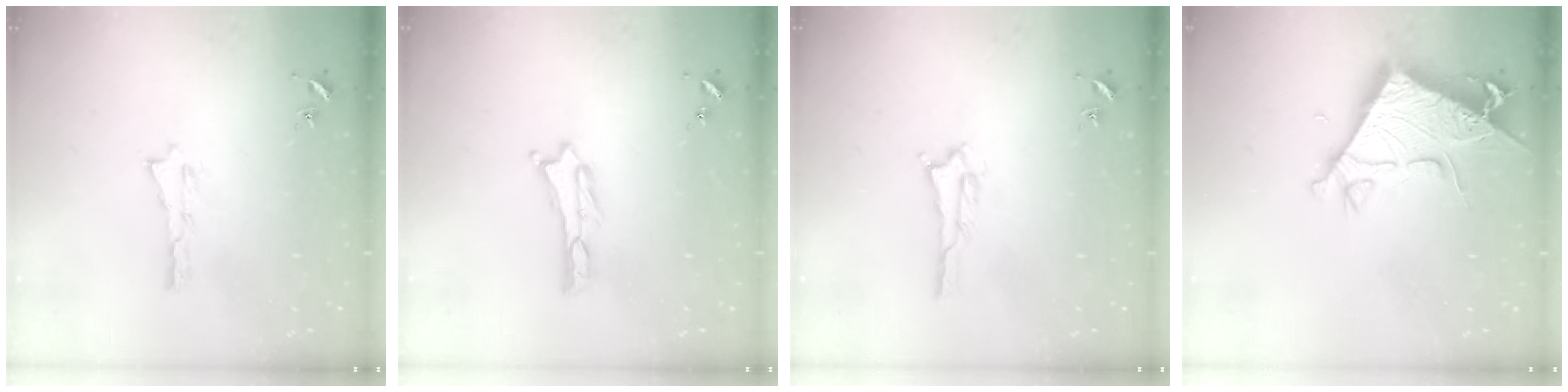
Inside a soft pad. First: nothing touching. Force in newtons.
{"total": 0.0}
{"total": 1.7, "press": 1.7, "slide": 0.2}
{"total": 6.6, "press": 6.6, "slide": 0.7}